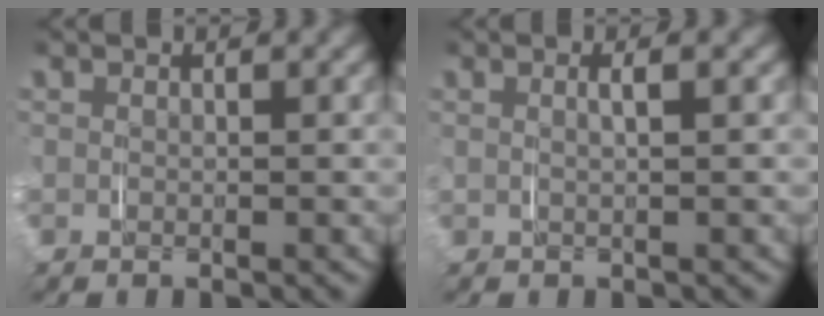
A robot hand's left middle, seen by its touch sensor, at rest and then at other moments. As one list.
[{"total": 1.2, "force": [0.4, 0.0, 1.1], "torque": [-0.023, 0.004, 0.006]}]